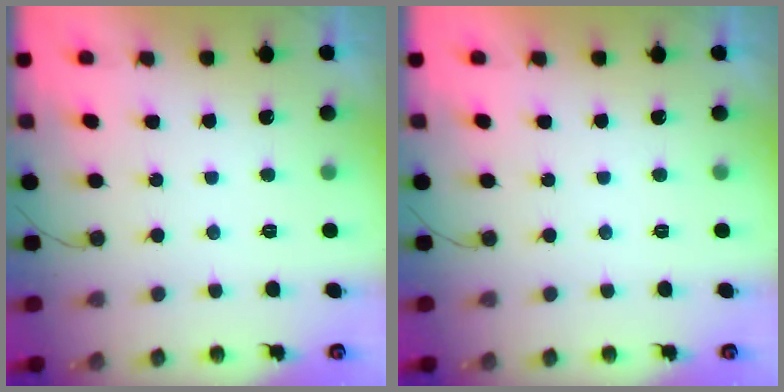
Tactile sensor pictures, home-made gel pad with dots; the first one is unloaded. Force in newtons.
{"total": 2.0, "press": 2.0, "slide": 0.1}